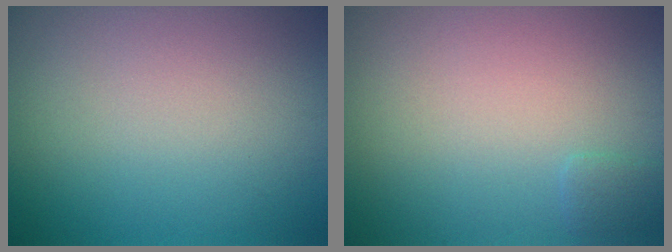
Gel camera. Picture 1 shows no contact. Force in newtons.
{"total": 0.7, "press": 0.7, "slide": 0.1}